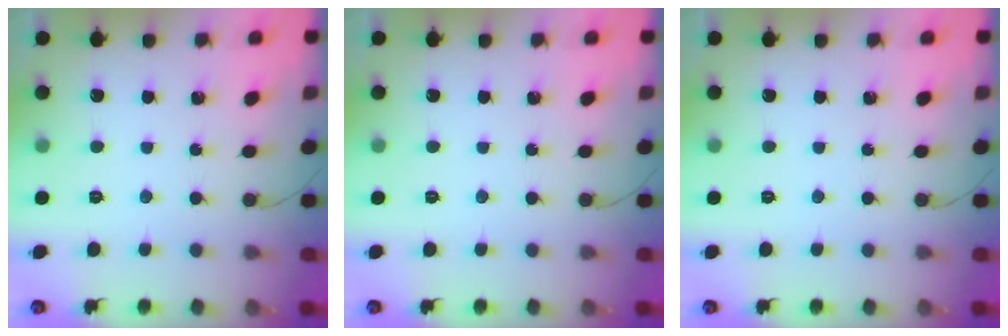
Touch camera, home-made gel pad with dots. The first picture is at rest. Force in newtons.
{"total": 0.0}
{"total": 0.0}